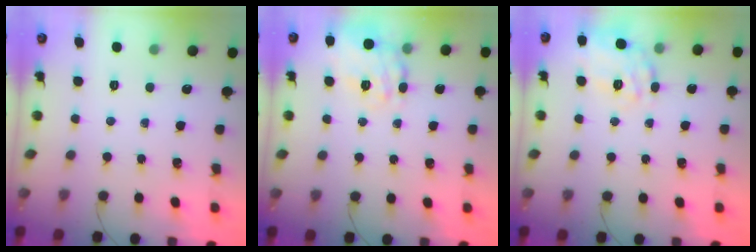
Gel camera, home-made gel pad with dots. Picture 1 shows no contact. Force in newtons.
{"total": 18.1, "press": 18.0, "slide": 1.8}
{"total": 18.1, "press": 18.1, "slide": 1.5}